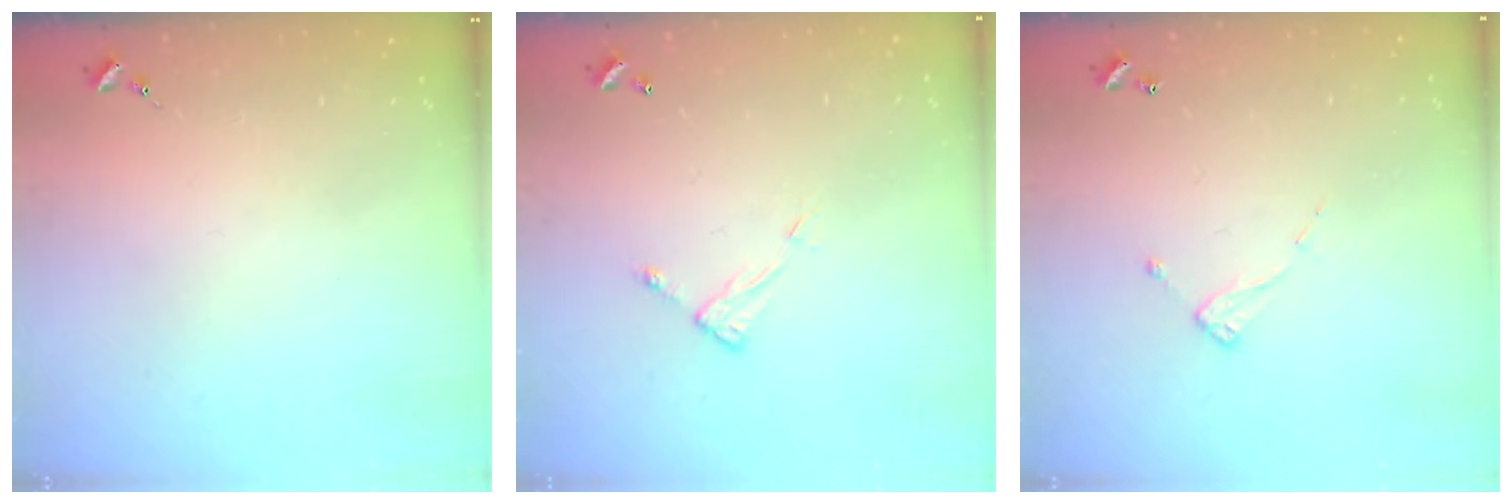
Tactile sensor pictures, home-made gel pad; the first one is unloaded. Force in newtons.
{"total": 5.8, "press": 5.8, "slide": 0.2}
{"total": 5.0, "press": 5.0, "slide": 0.4}